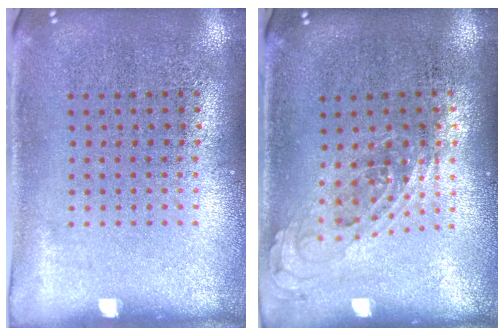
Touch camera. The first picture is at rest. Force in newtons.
{"total": 0.8, "press": 0.7, "slide": 0.3}